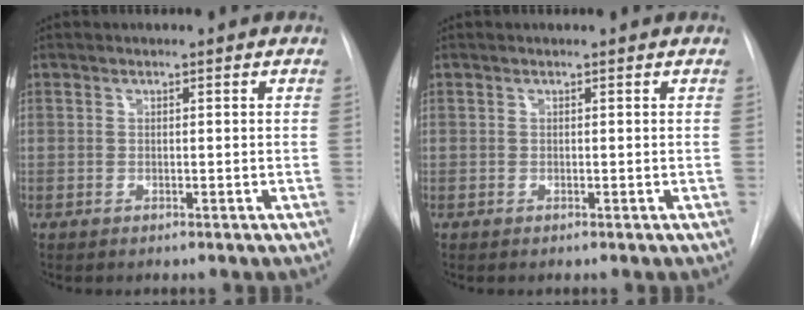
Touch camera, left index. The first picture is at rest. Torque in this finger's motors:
{"motor_torque": [0.00, 0.03, 0.00, 0.00]}